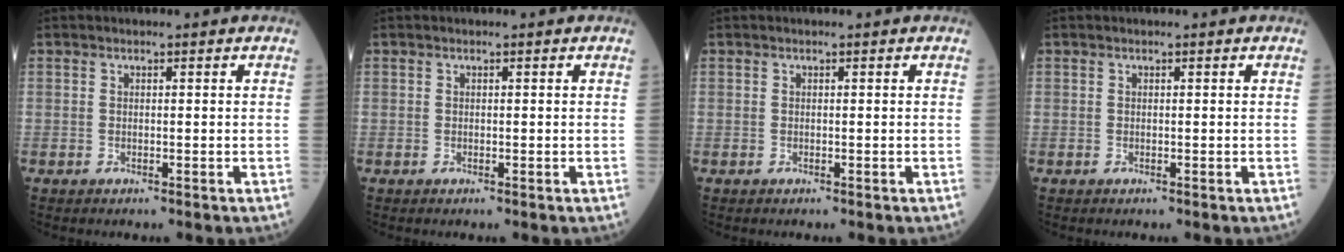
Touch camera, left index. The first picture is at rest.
{"total": 0.0}
{"total": 0.0}
{"total": 0.0}